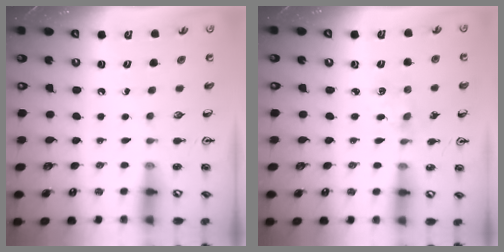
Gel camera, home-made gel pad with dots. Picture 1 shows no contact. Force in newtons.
{"total": 2.3, "press": 2.3, "slide": 0.4}